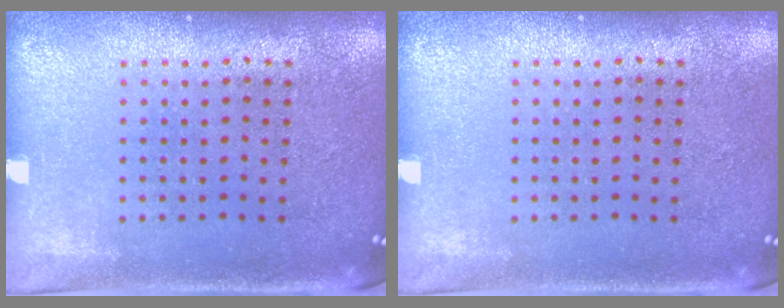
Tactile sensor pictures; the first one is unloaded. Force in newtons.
{"total": 0.0}